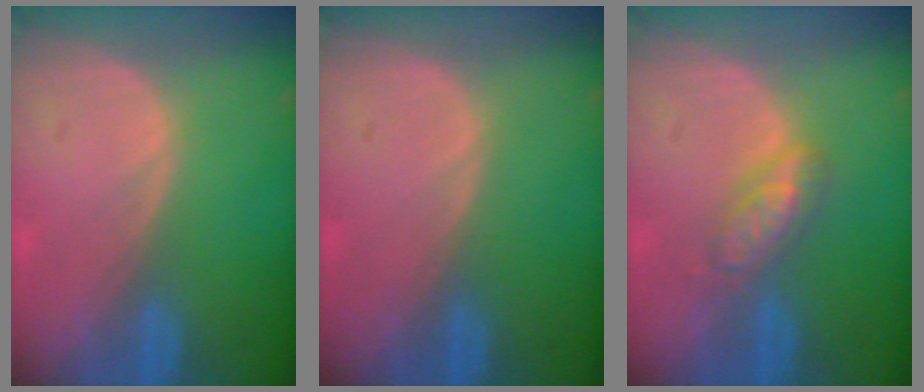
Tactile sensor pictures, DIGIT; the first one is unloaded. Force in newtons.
{"total": 0.0}
{"total": 4.6, "press": 4.5, "slide": 1.2}